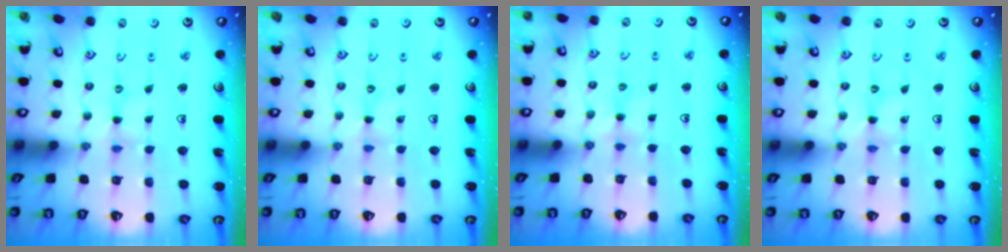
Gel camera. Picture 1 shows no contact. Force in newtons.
{"total": 0.0}
{"total": 2.3, "press": 2.3, "slide": 0.4}
{"total": 0.0}